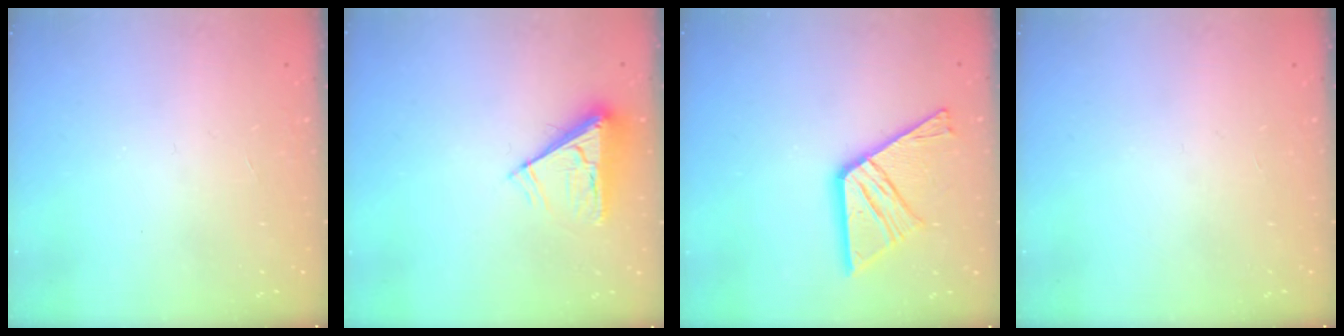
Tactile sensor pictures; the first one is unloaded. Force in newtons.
{"total": 8.4, "press": 8.3, "slide": 1.4}
{"total": 16.2, "press": 16.2, "slide": 1.5}
{"total": 0.0}